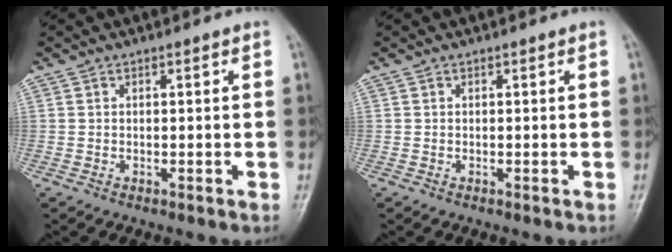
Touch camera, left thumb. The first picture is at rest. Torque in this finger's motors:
{"motor_torque": [0.31, -0.08, -0.12, -0.11, 0.01]}